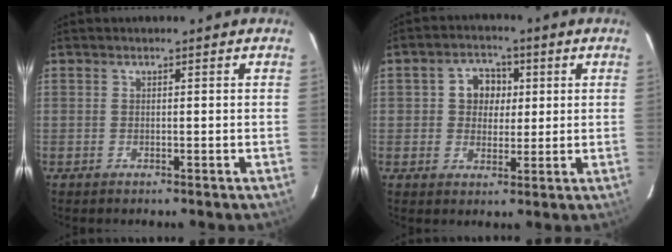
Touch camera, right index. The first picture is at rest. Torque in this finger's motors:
{"motor_torque": [0.09, -0.05, 0.26, 0.03]}